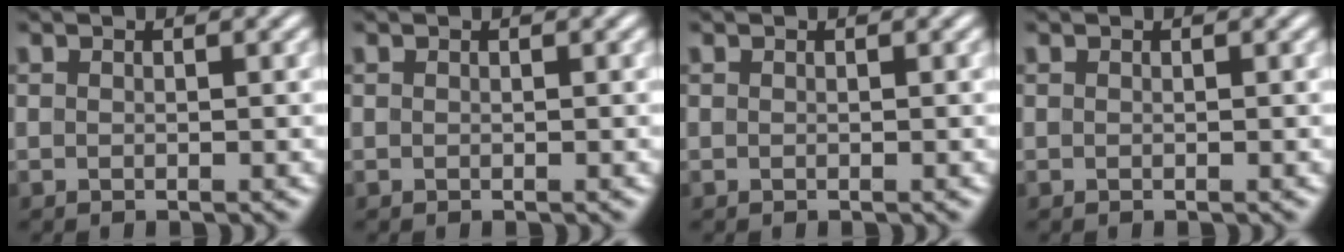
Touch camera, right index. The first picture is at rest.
{"total": 0.0}
{"total": 0.0}
{"total": 0.0}